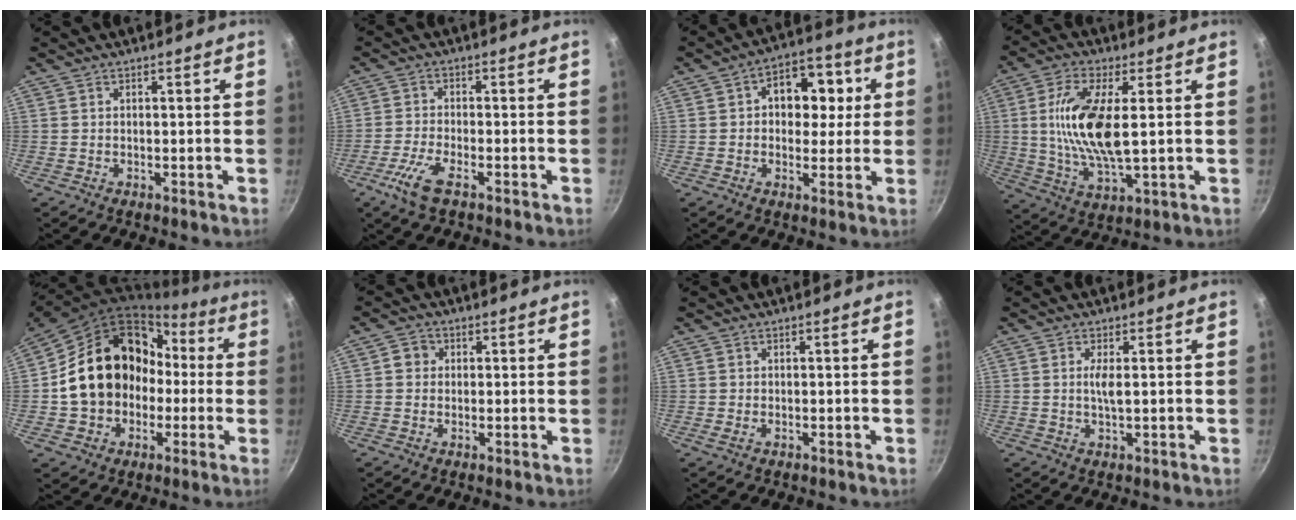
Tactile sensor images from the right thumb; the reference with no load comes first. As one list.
[{"total": 6.1, "force": [-3.4, 1.8, 4.7], "torque": [-0.109, 0.012, -0.073]}, {"total": 11.0, "force": [2.1, 8.1, 7.2], "torque": [-0.056, 0.011, 0.017]}, {"total": 14.2, "force": [1.9, 5.3, 13.1], "torque": [-0.260, -0.006, 0.035]}, {"total": 21.1, "force": [-0.2, 17.2, 12.3], "torque": [-0.193, 0.067, 0.007]}, {"total": 2.9, "force": [0.4, 2.7, 1.0], "torque": [0.001, 0.004, -0.001]}, {"total": 0.9, "force": [-0.2, 0.4, 0.8], "torque": [-0.014, -0.001, -0.004]}, {"total": 2.7, "force": [0.4, 0.6, 2.6], "torque": [-0.054, -0.002, 0.008]}]